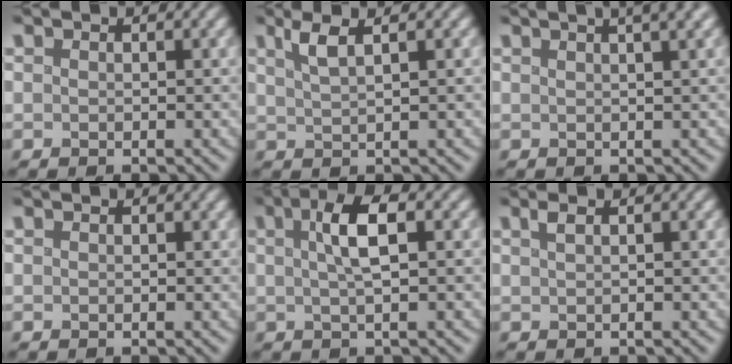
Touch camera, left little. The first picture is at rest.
{"total": 2.2, "force": [1.3, 0.0, 1.7], "torque": [-0.043, 0.005, 0.030]}
{"total": 4.7, "force": [2.8, 1.2, 3.5], "torque": [-0.041, 0.031, 0.032]}
{"total": 0.0}
{"total": 4.0, "force": [1.0, 1.0, 3.7], "torque": [-0.076, 0.013, 0.015]}
{"total": 0.9, "force": [0.4, 0.0, 0.8], "torque": [-0.020, 0.006, 0.011]}